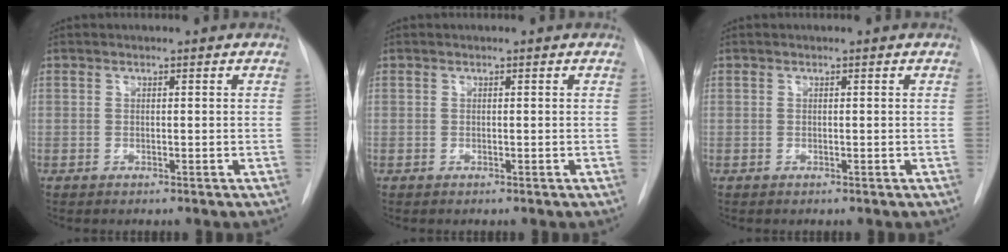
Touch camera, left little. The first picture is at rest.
{"total": 0.0}
{"total": 0.0}